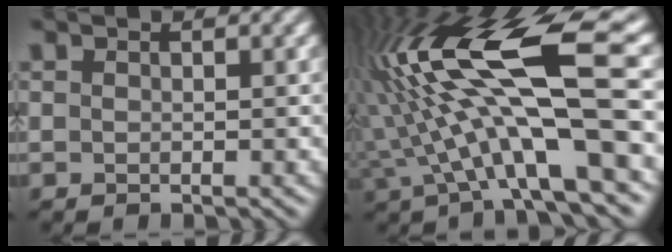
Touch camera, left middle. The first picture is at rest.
{"total": 13.6, "force": [1.6, 3.5, 13.1], "torque": [-0.245, 0.018, 0.022]}